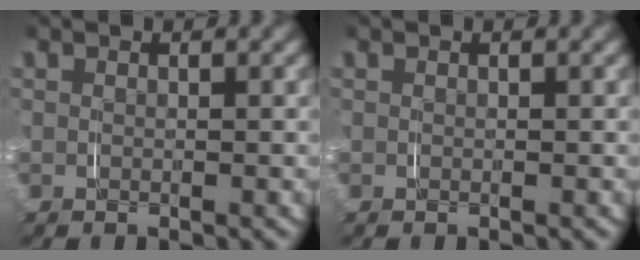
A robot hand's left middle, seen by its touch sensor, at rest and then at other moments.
{"total": 0.0}